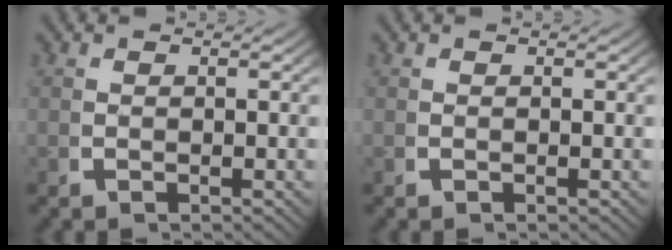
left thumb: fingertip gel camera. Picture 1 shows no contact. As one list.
[{"total": 0.0}]